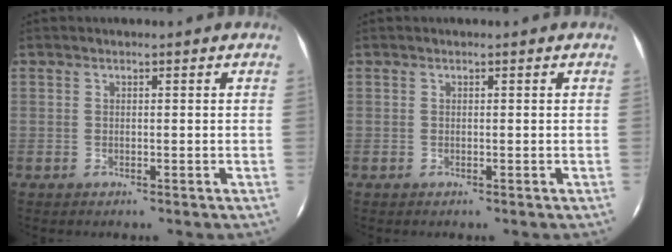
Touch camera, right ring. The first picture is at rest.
{"total": 0.0}